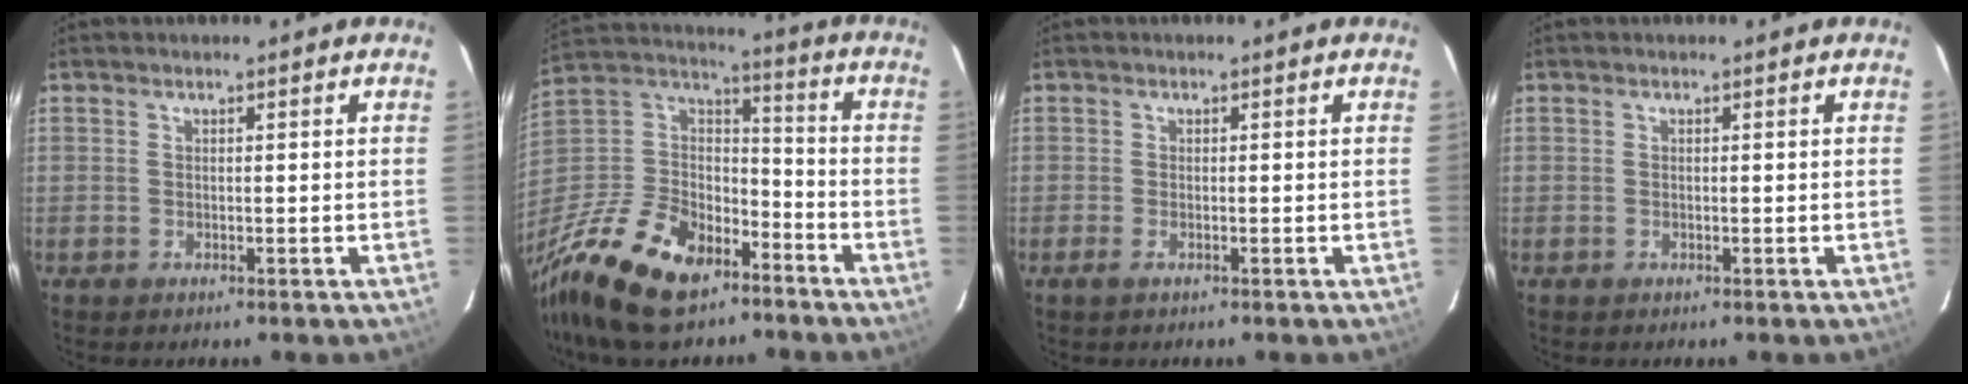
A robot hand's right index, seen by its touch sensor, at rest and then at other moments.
{"total": 23.6, "force": [-15.7, 12.6, 12.3], "torque": [-0.283, 0.006, -0.259]}
{"total": 1.2, "force": [-0.7, 0.4, 0.8], "torque": [-0.019, -0.002, -0.014]}
{"total": 0.0}